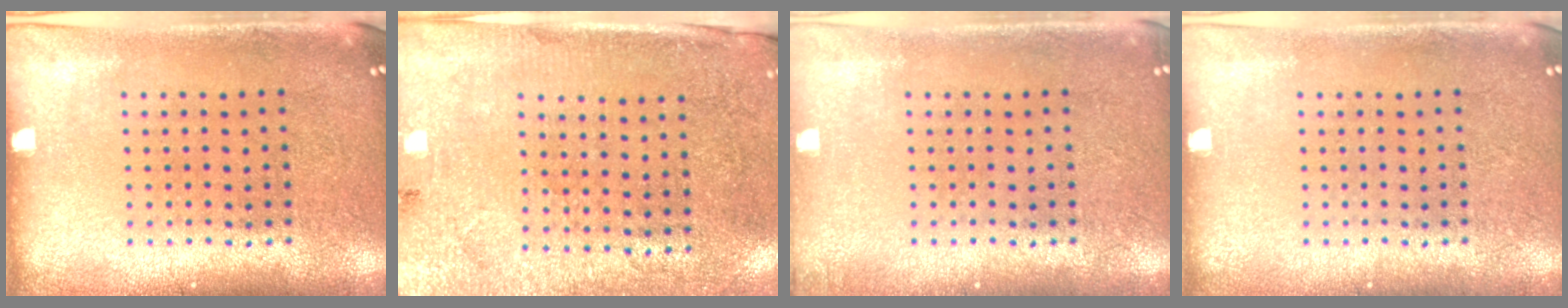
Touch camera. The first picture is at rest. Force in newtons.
{"total": 2.7, "press": 2.4, "slide": 1.3}
{"total": 0.7, "press": 0.7, "slide": 0.2}
{"total": 0.0}